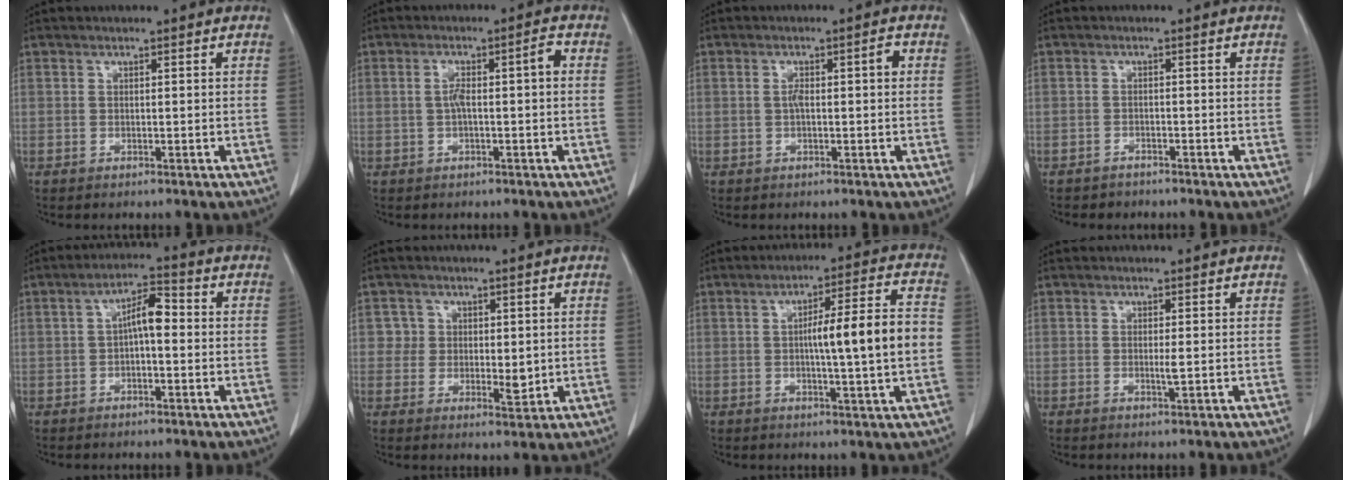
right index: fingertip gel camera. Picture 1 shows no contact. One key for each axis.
{"total": 4.6, "fx": 0.1, "fy": 0.6, "fz": 4.6, "tx": -0.083, "ty": 0.021, "tz": 0.004}
{"total": 3.4, "fx": 0.3, "fy": 0.8, "fz": 3.3, "tx": -0.061, "ty": 0.015, "tz": 0.006}
{"total": 1.9, "fx": -1.7, "fy": 0.9, "fz": 0.1, "tx": -0.007, "ty": 0.001, "tz": -0.027}
{"total": 5.1, "fx": 0.0, "fy": 1.5, "fz": 4.9, "tx": -0.085, "ty": 0.021, "tz": -0.002}
{"total": 3.9, "fx": 0.7, "fy": 3.3, "fz": 1.8, "tx": -0.012, "ty": -0.004, "tz": 0.011}
{"total": 11.0, "fx": -0.4, "fy": 0.1, "fz": 11.0, "tx": -0.169, "ty": 0.013, "tz": -0.010}
{"total": 1.1, "fx": 0.0, "fy": 0.0, "fz": 1.1, "tx": -0.023, "ty": -0.003, "tz": 0.001}